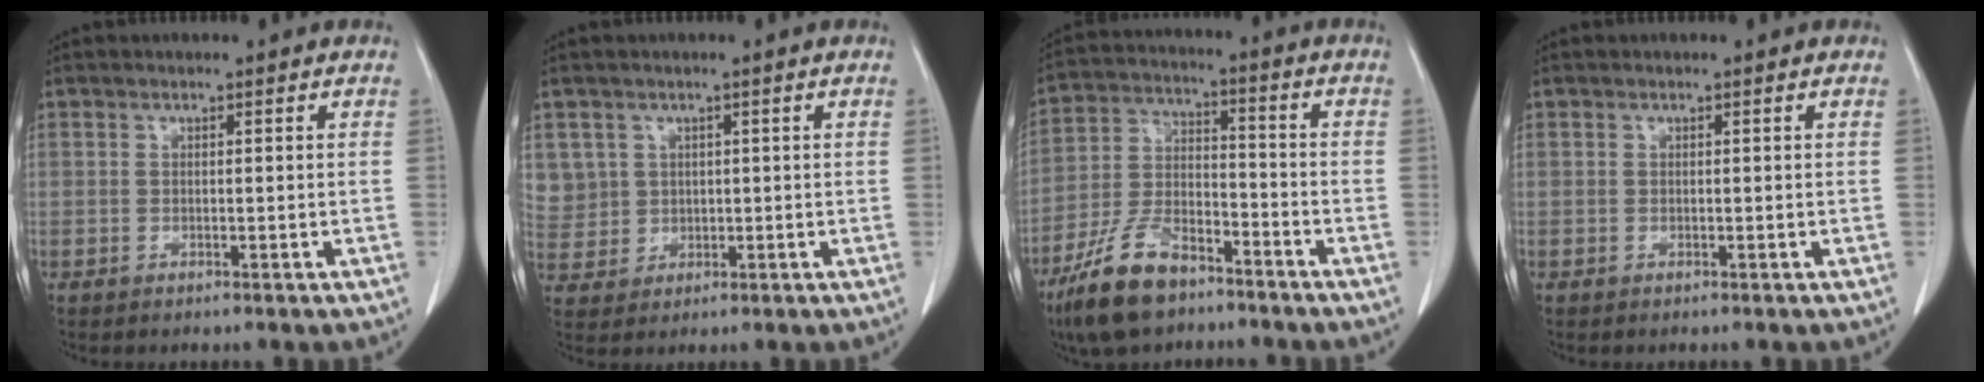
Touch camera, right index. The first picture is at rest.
{"total": 6.6, "force": [2.2, 6.2, 0.3], "torque": [-0.016, 0.016, 0.062]}
{"total": 12.1, "force": [-8.6, 4.7, 7.1], "torque": [-0.150, -0.006, -0.164]}
{"total": 0.0}